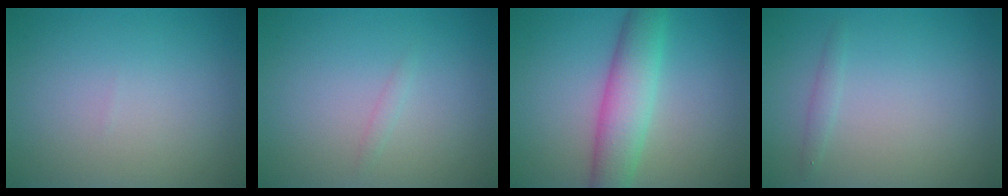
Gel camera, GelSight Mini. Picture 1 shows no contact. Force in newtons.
{"total": 0.6, "press": 0.6, "slide": 0.0}
{"total": 5.4, "press": 5.4, "slide": 0.4}
{"total": 0.8, "press": 0.8, "slide": 0.1}